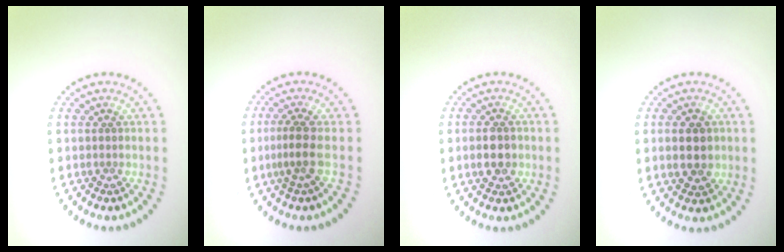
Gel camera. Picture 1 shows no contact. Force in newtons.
{"total": 2.2, "press": 1.4, "slide": 1.7}
{"total": 2.9, "press": 2.9, "slide": 0.1}
{"total": 2.9, "press": 2.9, "slide": 0.1}